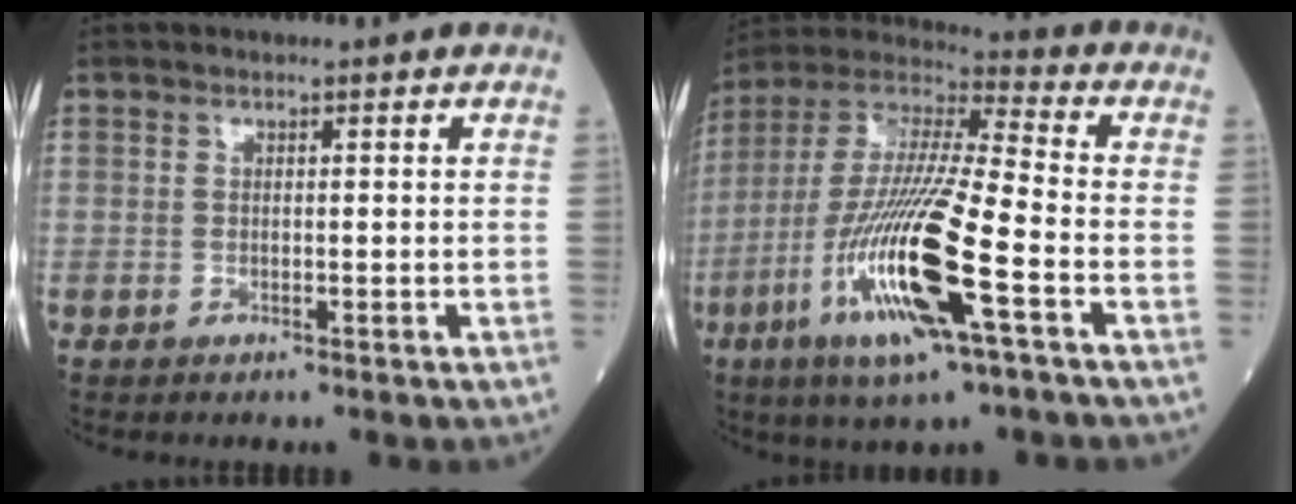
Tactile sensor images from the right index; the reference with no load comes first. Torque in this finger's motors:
{"motor_torque": [1.97, -0.17, 1.05, 0.21]}